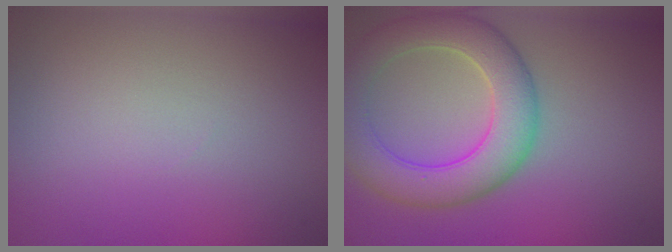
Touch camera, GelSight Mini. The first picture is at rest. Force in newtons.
{"total": 7.0, "press": 7.0, "slide": 0.3}